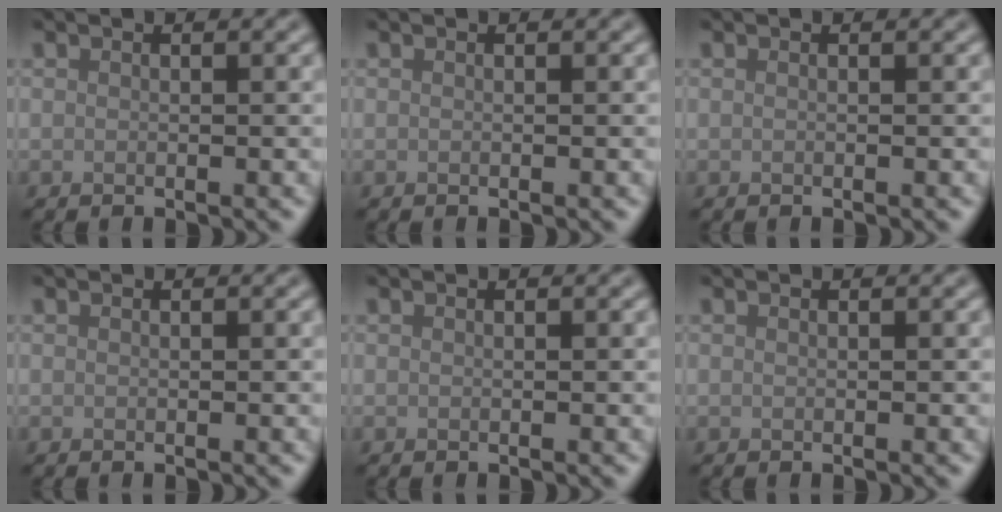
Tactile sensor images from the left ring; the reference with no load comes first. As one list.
[{"total": 0.0}, {"total": 0.0}, {"total": 0.0}, {"total": 0.0}, {"total": 0.0}]